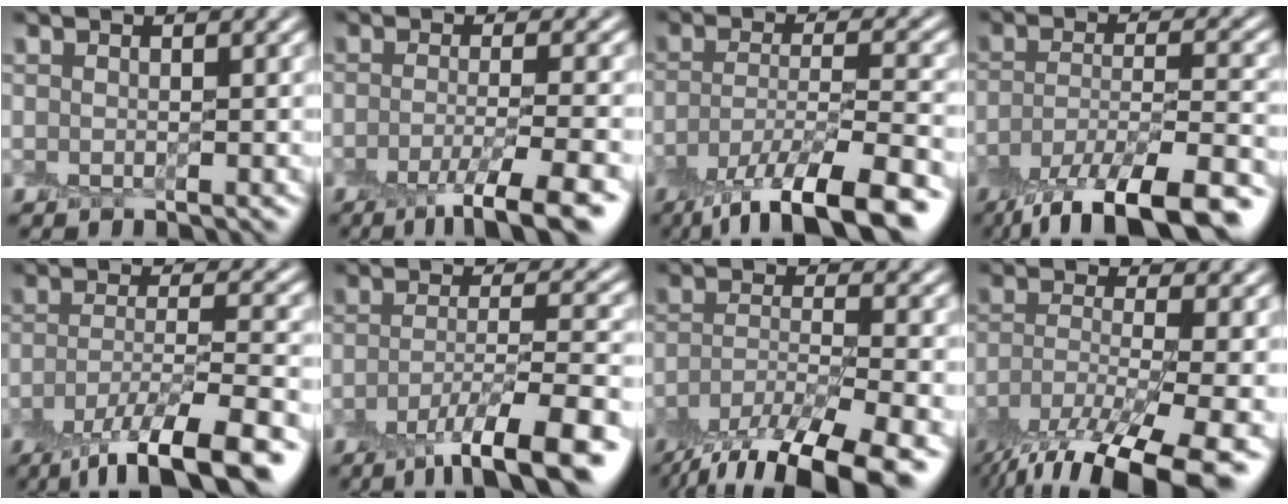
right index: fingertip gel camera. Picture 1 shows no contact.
{"total": 6.0, "force": [-3.0, 1.1, 5.0], "torque": [-0.070, -0.004, -0.055]}
{"total": 10.6, "force": [-6.5, 3.2, 7.7], "torque": [-0.130, -0.012, -0.107]}
{"total": 11.3, "force": [-7.6, 3.6, 7.5], "torque": [-0.134, -0.013, -0.124]}
{"total": 9.7, "force": [-5.6, 2.8, 7.4], "torque": [-0.115, -0.012, -0.093]}
{"total": 9.1, "force": [-4.8, 2.3, 7.4], "torque": [-0.108, -0.003, -0.081]}
{"total": 10.6, "force": [-7.3, 3.1, 7.1], "torque": [-0.130, -0.025, -0.123]}
{"total": 11.6, "force": [-7.2, 3.3, 8.4], "torque": [-0.162, -0.027, -0.121]}